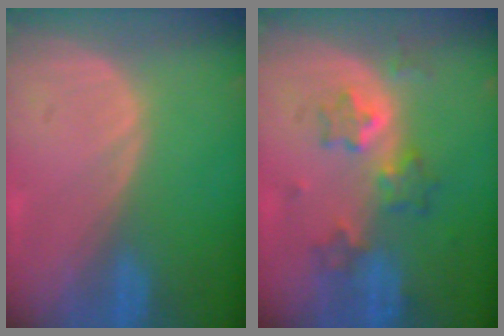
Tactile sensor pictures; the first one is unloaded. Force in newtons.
{"total": 6.2, "press": 5.8, "slide": 1.9}